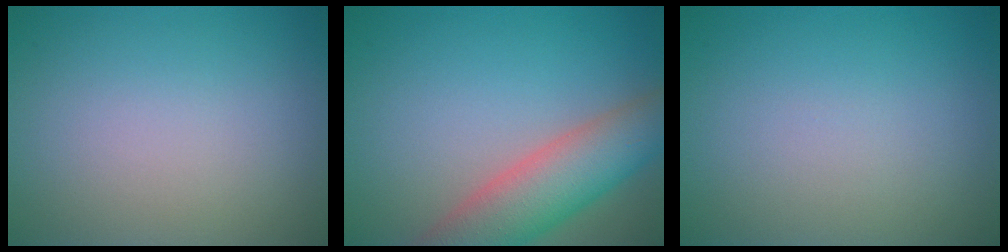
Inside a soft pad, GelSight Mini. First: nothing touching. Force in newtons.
{"total": 7.1, "press": 7.0, "slide": 0.7}
{"total": 0.0}